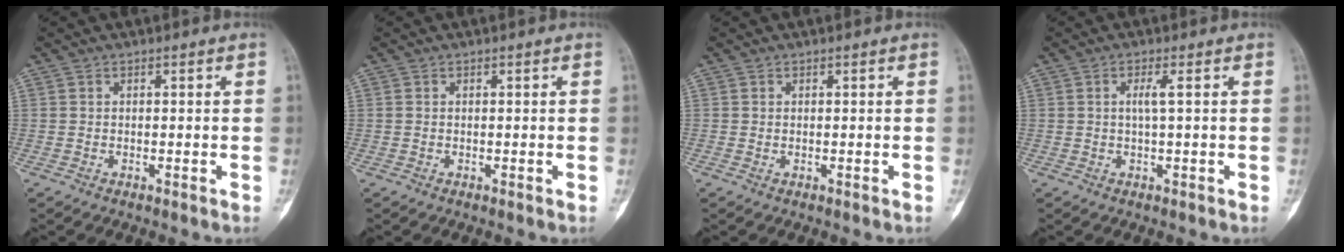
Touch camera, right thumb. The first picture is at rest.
{"total": 0.0}
{"total": 0.0}
{"total": 2.1, "force": [0.4, 0.1, 2.1], "torque": [-0.050, 0.005, 0.008]}